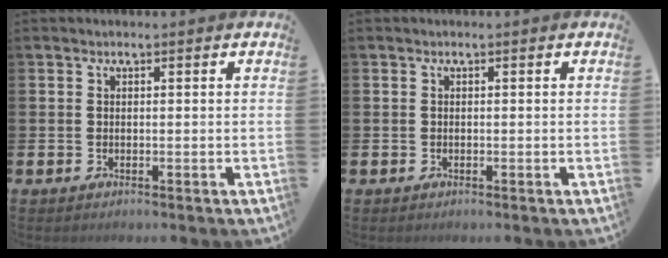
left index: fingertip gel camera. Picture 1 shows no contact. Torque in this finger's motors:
{"motor_torque": [-0.17, -0.08, -0.04, -0.01]}